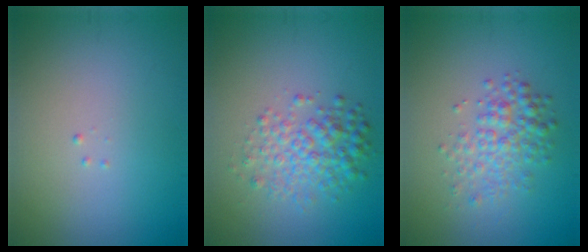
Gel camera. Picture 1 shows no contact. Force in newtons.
{"total": 3.7, "press": 3.7, "slide": 0.0}
{"total": 3.2, "press": 3.2, "slide": 0.0}